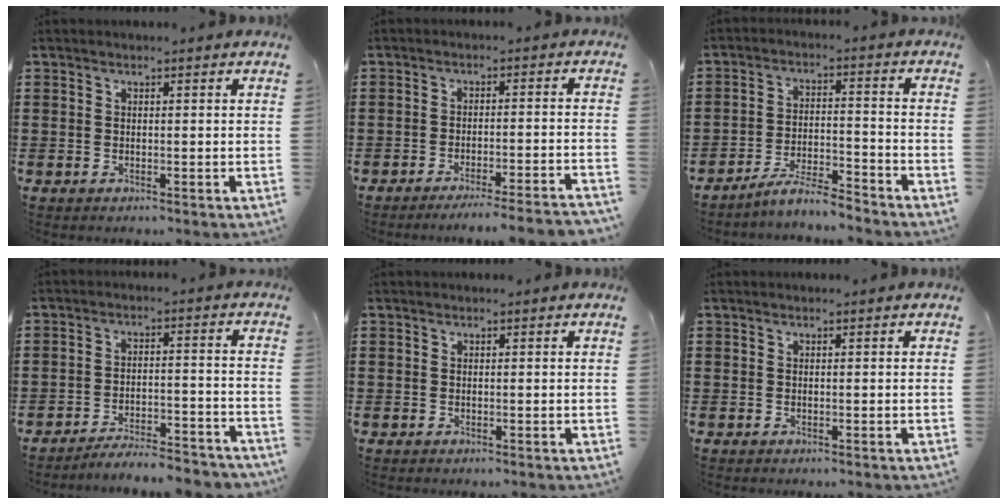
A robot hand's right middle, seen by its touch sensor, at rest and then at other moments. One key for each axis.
{"total": 3.6, "fx": -3.4, "fy": -0.4, "fz": 1.2, "tx": -0.018, "ty": -0.004, "tz": -0.069}
{"total": 5.9, "fx": -5.5, "fy": 0.3, "fz": 2.1, "tx": -0.047, "ty": -0.004, "tz": -0.109}
{"total": 5.2, "fx": -5.1, "fy": 0.2, "fz": 1.1, "tx": -0.026, "ty": -0.001, "tz": -0.105}
{"total": 0.0}
{"total": 0.0}